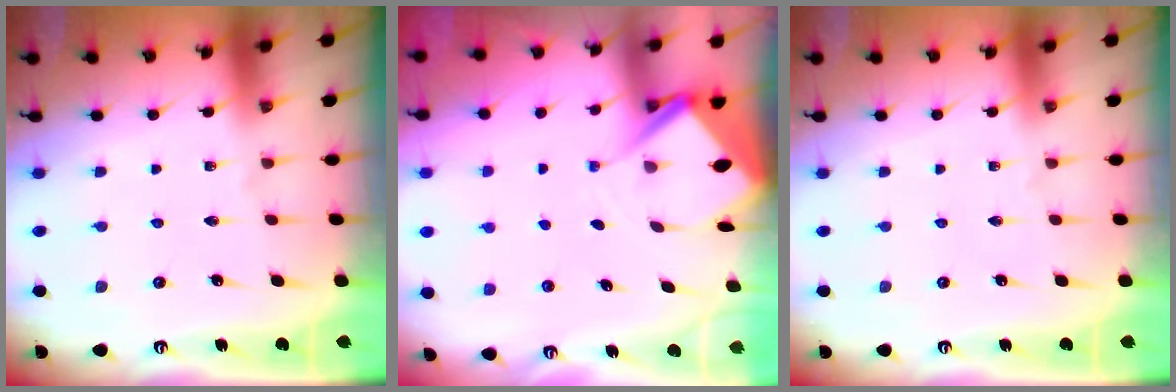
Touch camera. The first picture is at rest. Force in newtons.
{"total": 4.6, "press": 4.6, "slide": 0.4}
{"total": 0.0}